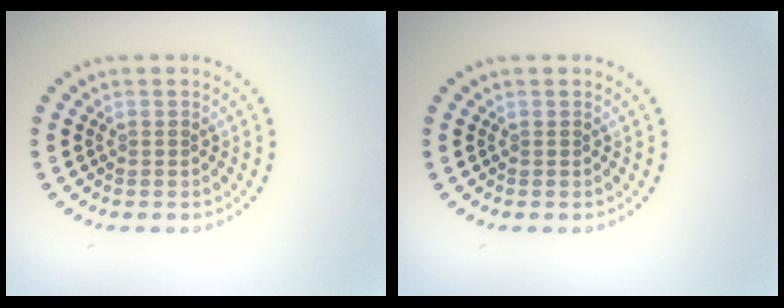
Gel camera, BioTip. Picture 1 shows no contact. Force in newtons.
{"total": 0.0}